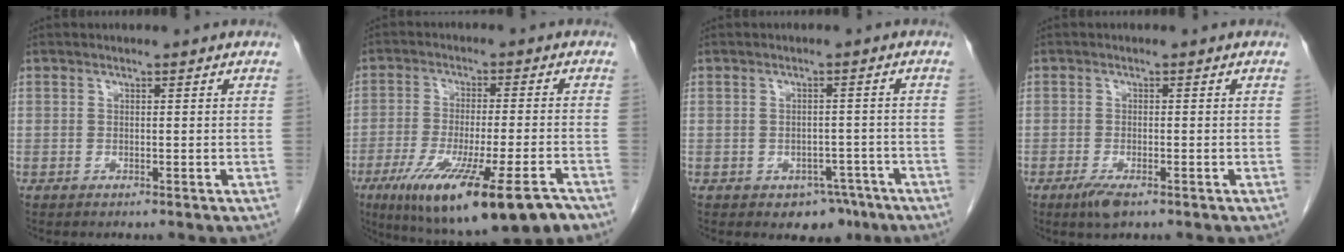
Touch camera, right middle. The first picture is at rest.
{"total": 19.0, "force": [-11.6, 2.7, 14.8], "torque": [-0.209, -0.043, -0.180]}
{"total": 4.5, "force": [-2.9, 2.9, 1.9], "torque": [-0.012, 0.007, -0.030]}
{"total": 3.0, "force": [-1.8, 0.8, 2.3], "torque": [-0.047, -0.004, -0.033]}